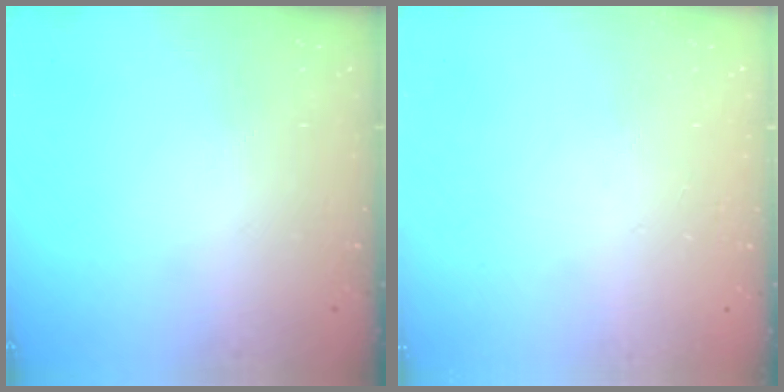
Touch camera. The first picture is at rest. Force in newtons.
{"total": 2.5, "press": 2.5, "slide": 0.2}